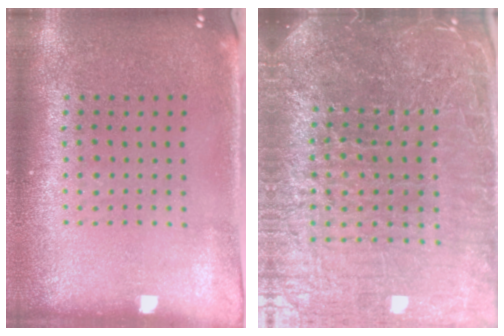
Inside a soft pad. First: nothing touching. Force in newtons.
{"total": 6.8, "press": 6.0, "slide": 3.3}